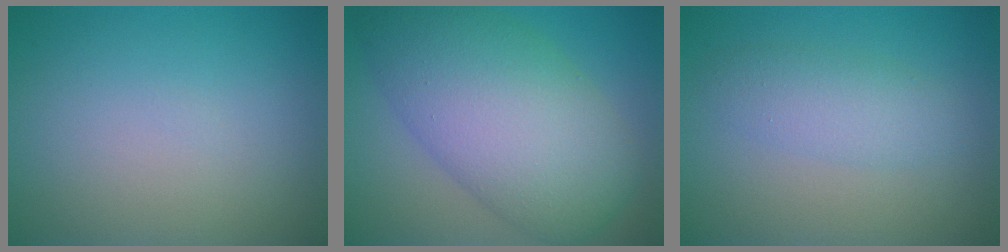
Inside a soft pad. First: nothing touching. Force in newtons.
{"total": 10.8, "press": 10.8, "slide": 0.3}
{"total": 2.8, "press": 2.8, "slide": 0.1}